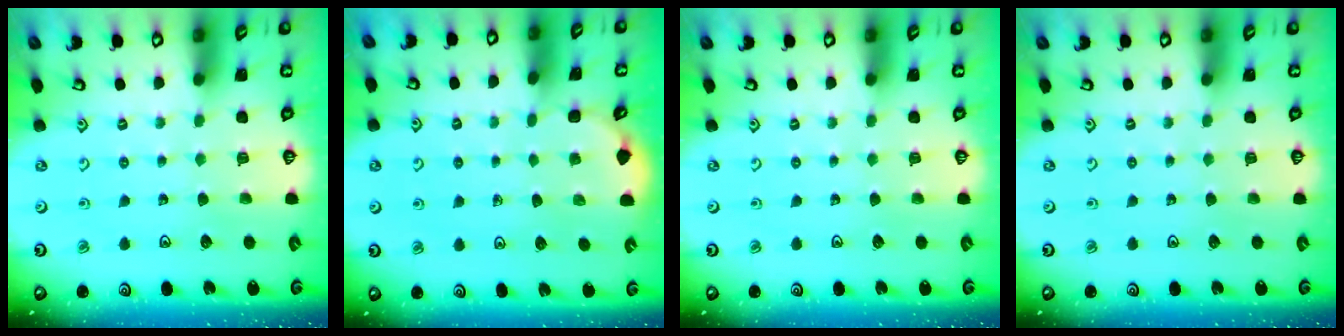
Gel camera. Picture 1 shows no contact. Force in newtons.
{"total": 2.4, "press": 2.0, "slide": 1.3}
{"total": 0.0}
{"total": 0.0}